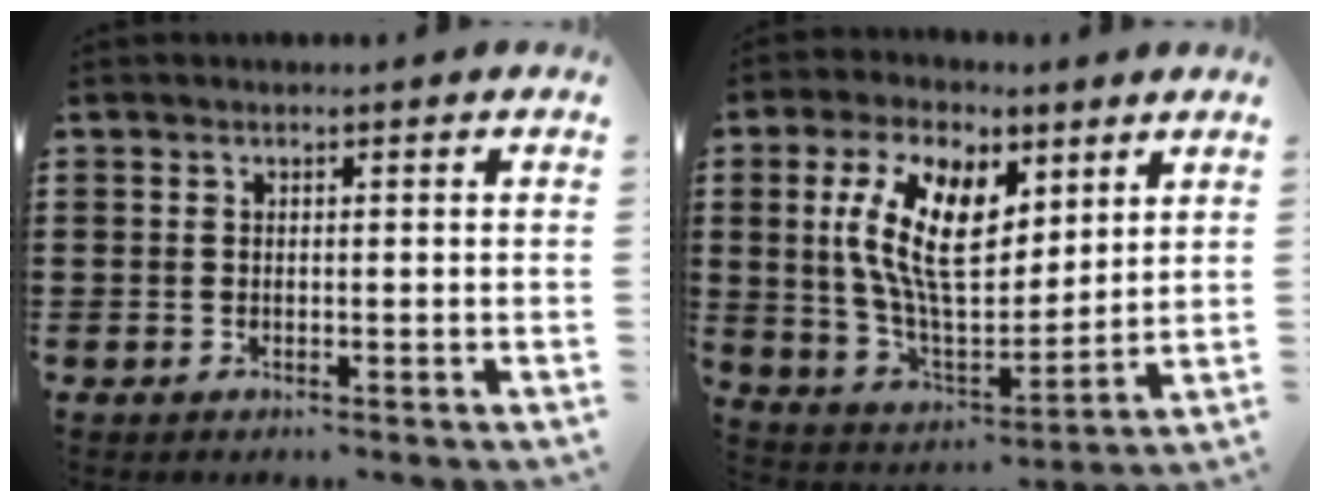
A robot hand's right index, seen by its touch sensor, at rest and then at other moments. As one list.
[{"total": 12.4, "force": [4.9, 6.0, 9.6], "torque": [-0.205, 0.004, 0.094]}]